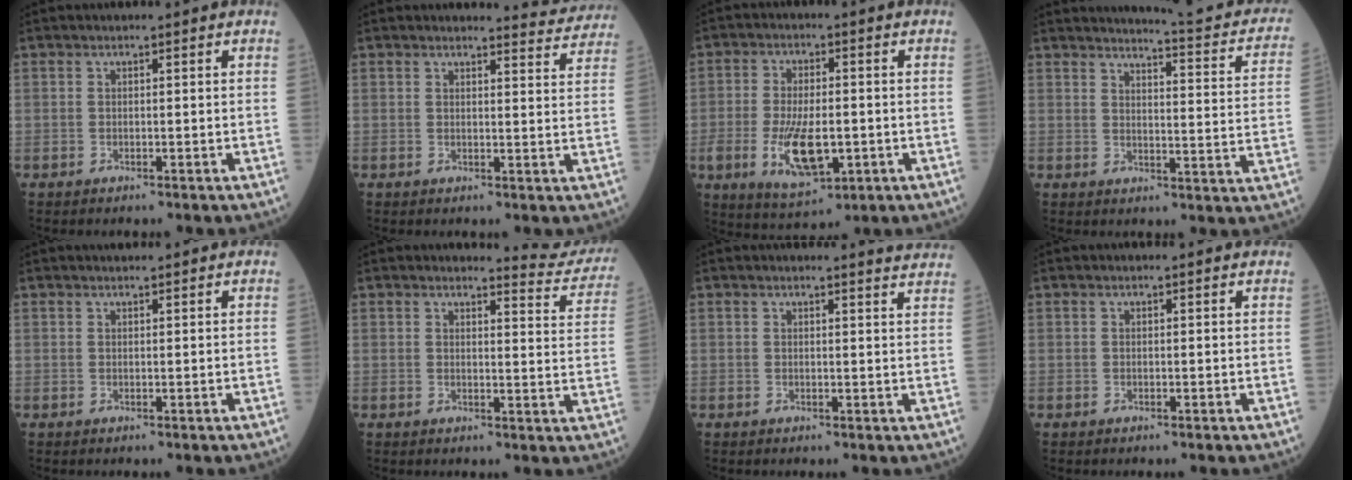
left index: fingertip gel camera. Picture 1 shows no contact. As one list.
[{"total": 5.2, "force": [5.1, 0.2, -0.6], "torque": [0.006, -0.025, 0.041]}, {"total": 9.8, "force": [-2.5, 3.8, 8.6], "torque": [-0.169, -0.016, -0.034]}, {"total": 14.6, "force": [13.5, 0.9, 5.4], "torque": [-0.061, -0.054, 0.137]}, {"total": 2.0, "force": [1.9, 0.2, 0.6], "torque": [-0.009, 0.016, 0.030]}, {"total": 7.7, "force": [7.7, -0.1, -0.7], "torque": [0.011, -0.064, 0.070]}, {"total": 4.5, "force": [4.5, -0.5, 0.3], "torque": [-0.008, -0.021, 0.030]}, {"total": 2.8, "force": [2.8, 0.1, 0.2], "torque": [-0.006, -0.006, 0.017]}]